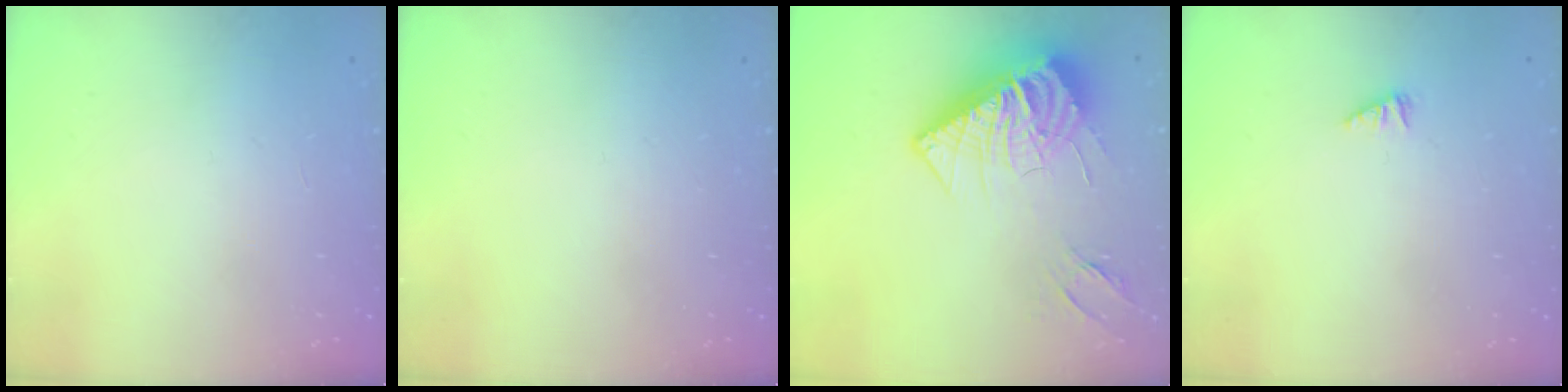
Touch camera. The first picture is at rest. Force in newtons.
{"total": 0.0}
{"total": 16.8, "press": 16.8, "slide": 1.7}
{"total": 0.7, "press": 0.6, "slide": 0.2}